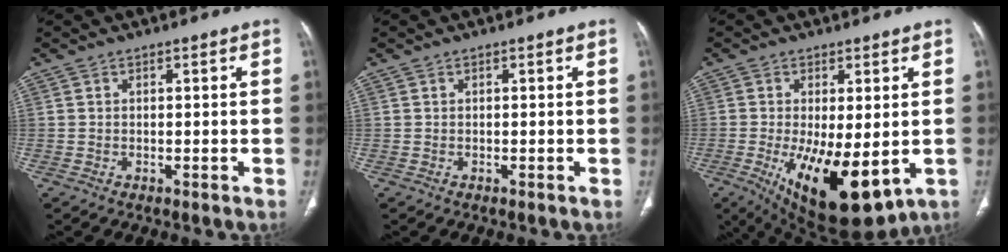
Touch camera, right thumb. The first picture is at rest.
{"total": 0.0}
{"total": 16.6, "force": [-4.0, 6.8, 14.6], "torque": [-0.233, -0.026, -0.038]}